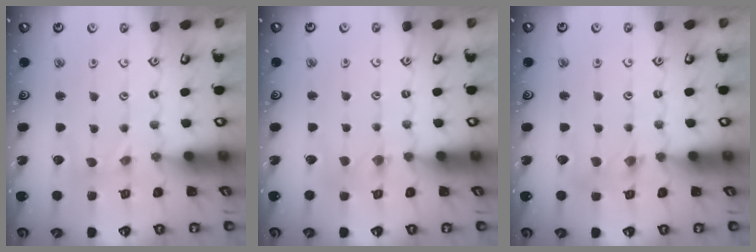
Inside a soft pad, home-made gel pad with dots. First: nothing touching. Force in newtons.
{"total": 0.6, "press": 0.6, "slide": 0.2}
{"total": 2.5, "press": 2.4, "slide": 0.3}